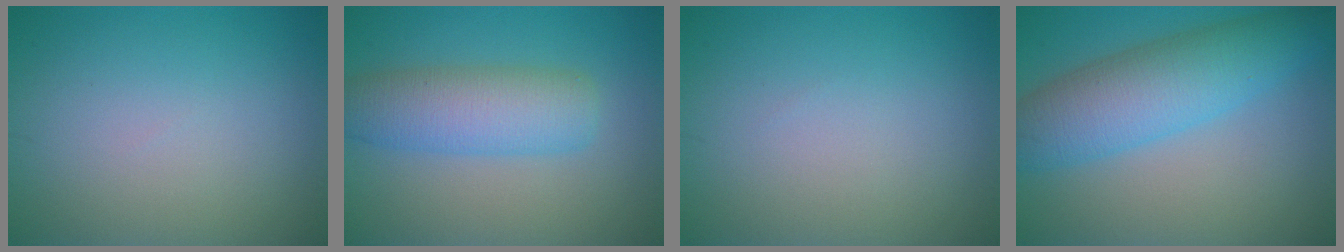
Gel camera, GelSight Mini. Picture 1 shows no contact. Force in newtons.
{"total": 5.6, "press": 5.6, "slide": 0.1}
{"total": 0.0}
{"total": 7.3, "press": 7.3, "slide": 0.2}